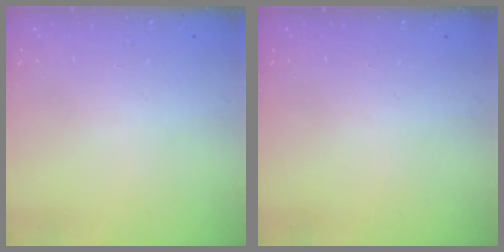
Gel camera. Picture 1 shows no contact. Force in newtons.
{"total": 0.0}